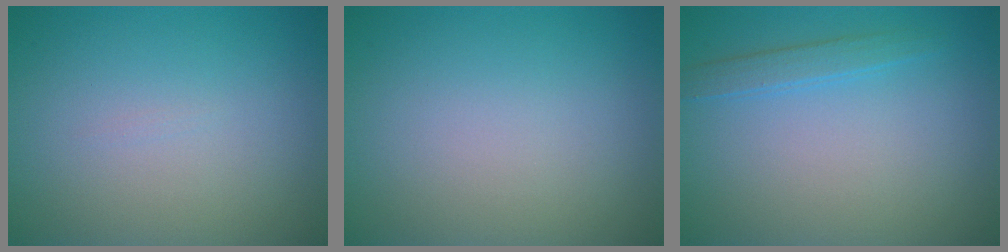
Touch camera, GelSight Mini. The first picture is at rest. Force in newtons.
{"total": 0.0}
{"total": 1.5, "press": 1.5, "slide": 0.0}